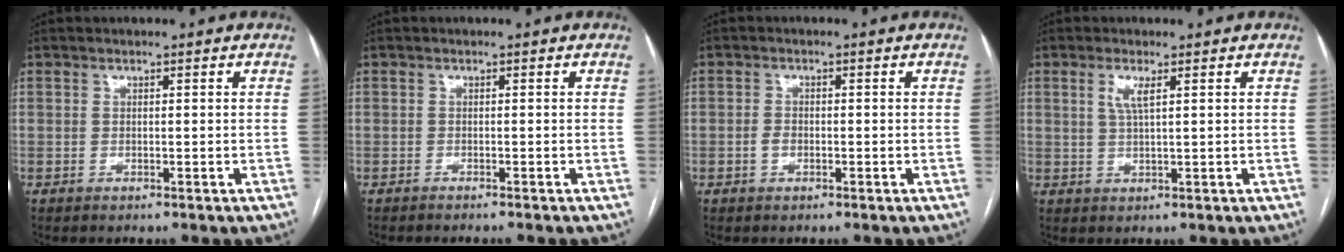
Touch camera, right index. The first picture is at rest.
{"total": 2.1, "force": [-2.0, 0.0, 0.9], "torque": [-0.012, -0.001, -0.025]}
{"total": 1.5, "force": [-0.4, 1.1, 0.9], "torque": [-0.017, 0.004, -0.006]}
{"total": 2.9, "force": [1.2, 0.3, 2.6], "torque": [-0.060, -0.001, 0.025]}